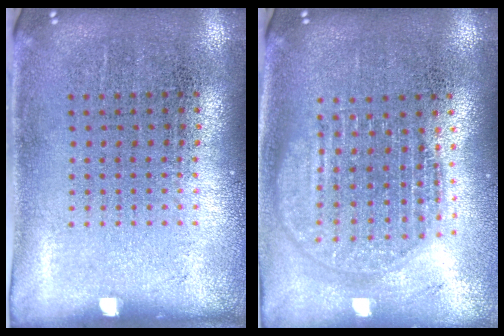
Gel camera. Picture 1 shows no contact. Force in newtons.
{"total": 1.8, "press": 1.5, "slide": 1.0}